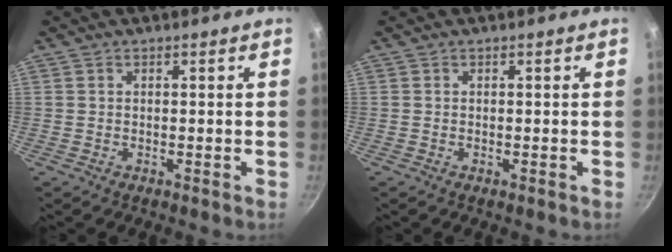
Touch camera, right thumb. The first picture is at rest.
{"total": 0.0}